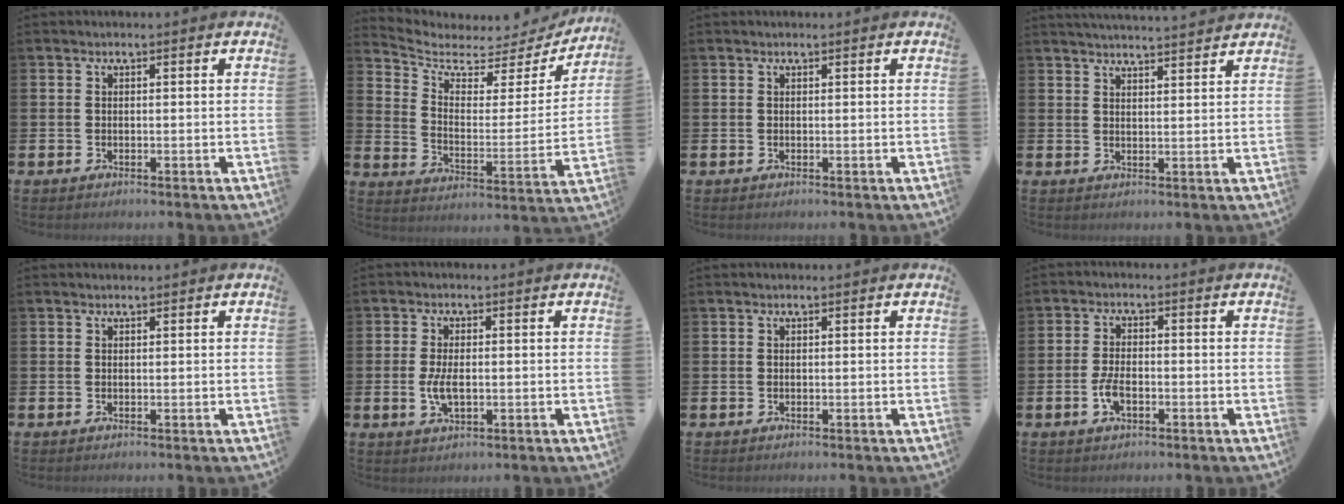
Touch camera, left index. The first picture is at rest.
{"total": 4.6, "force": [4.0, 2.1, 1.1], "torque": [-0.056, -0.036, 0.058]}
{"total": 0.0}
{"total": 3.6, "force": [3.6, -0.4, 0.1], "torque": [-0.007, -0.022, 0.064]}
{"total": 0.5, "force": [0.5, 0.1, 0.0], "torque": [0.008, -0.003, 0.007]}
{"total": 3.5, "force": [-0.3, 1.6, 3.1], "torque": [-0.056, 0.001, -0.006]}
{"total": 0.0}
{"total": 3.4, "force": [-1.2, 1.5, 2.8], "torque": [-0.054, 0.001, -0.023]}